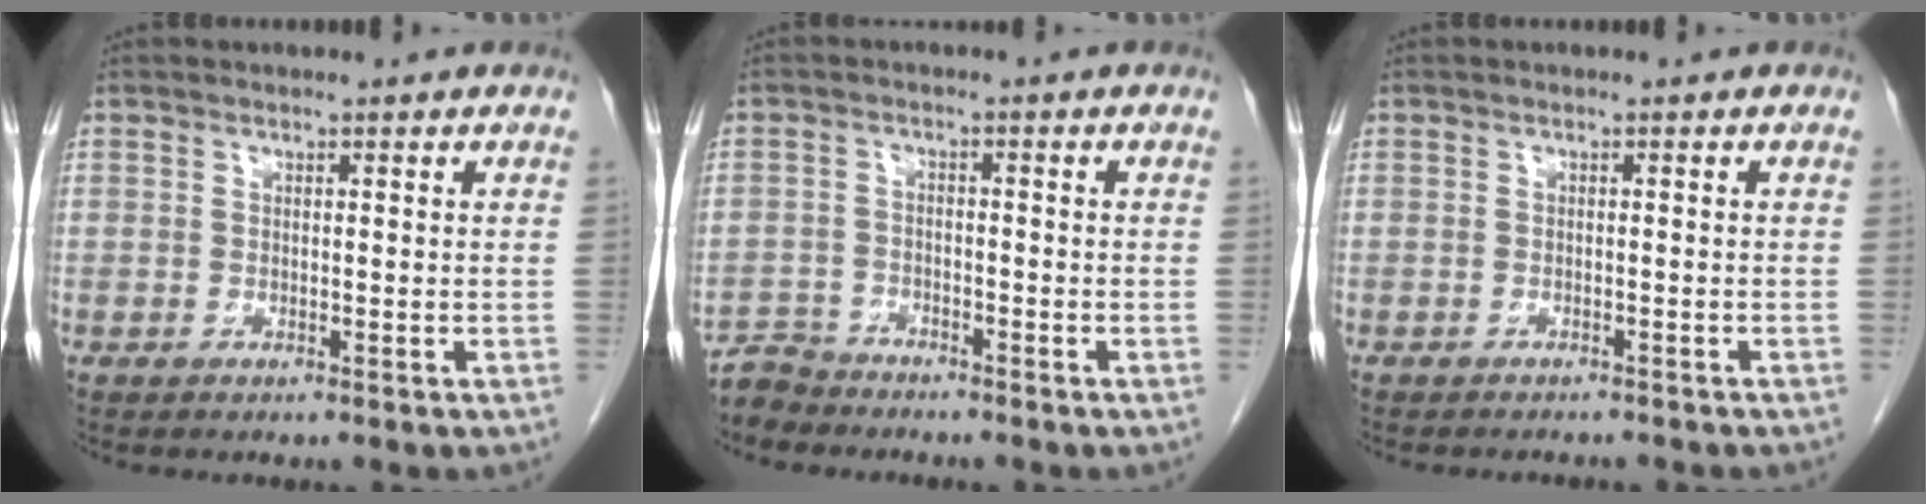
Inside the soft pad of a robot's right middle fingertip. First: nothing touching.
{"total": 3.5, "force": [-3.4, 0.6, -0.7], "torque": [0.013, -0.009, -0.065]}
{"total": 4.5, "force": [-4.2, 0.7, 1.4], "torque": [-0.020, -0.009, -0.049]}